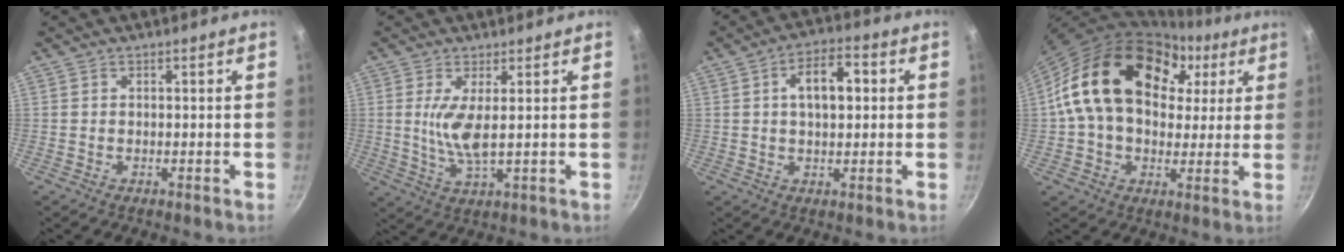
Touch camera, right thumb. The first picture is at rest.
{"total": 6.3, "force": [1.1, 1.6, 6.0], "torque": [-0.130, -0.014, 0.025]}
{"total": 8.7, "force": [1.5, 4.6, 7.1], "torque": [-0.090, 0.016, 0.018]}
{"total": 23.9, "force": [6.1, 16.8, 15.8], "torque": [-0.247, 0.025, 0.092]}